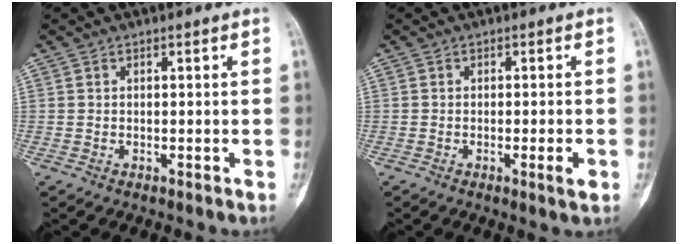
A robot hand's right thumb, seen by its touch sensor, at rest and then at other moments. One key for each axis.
{"total": 2.8, "fx": -0.9, "fy": 0.4, "fz": 2.6, "tx": -0.040, "ty": -0.004, "tz": -0.013}